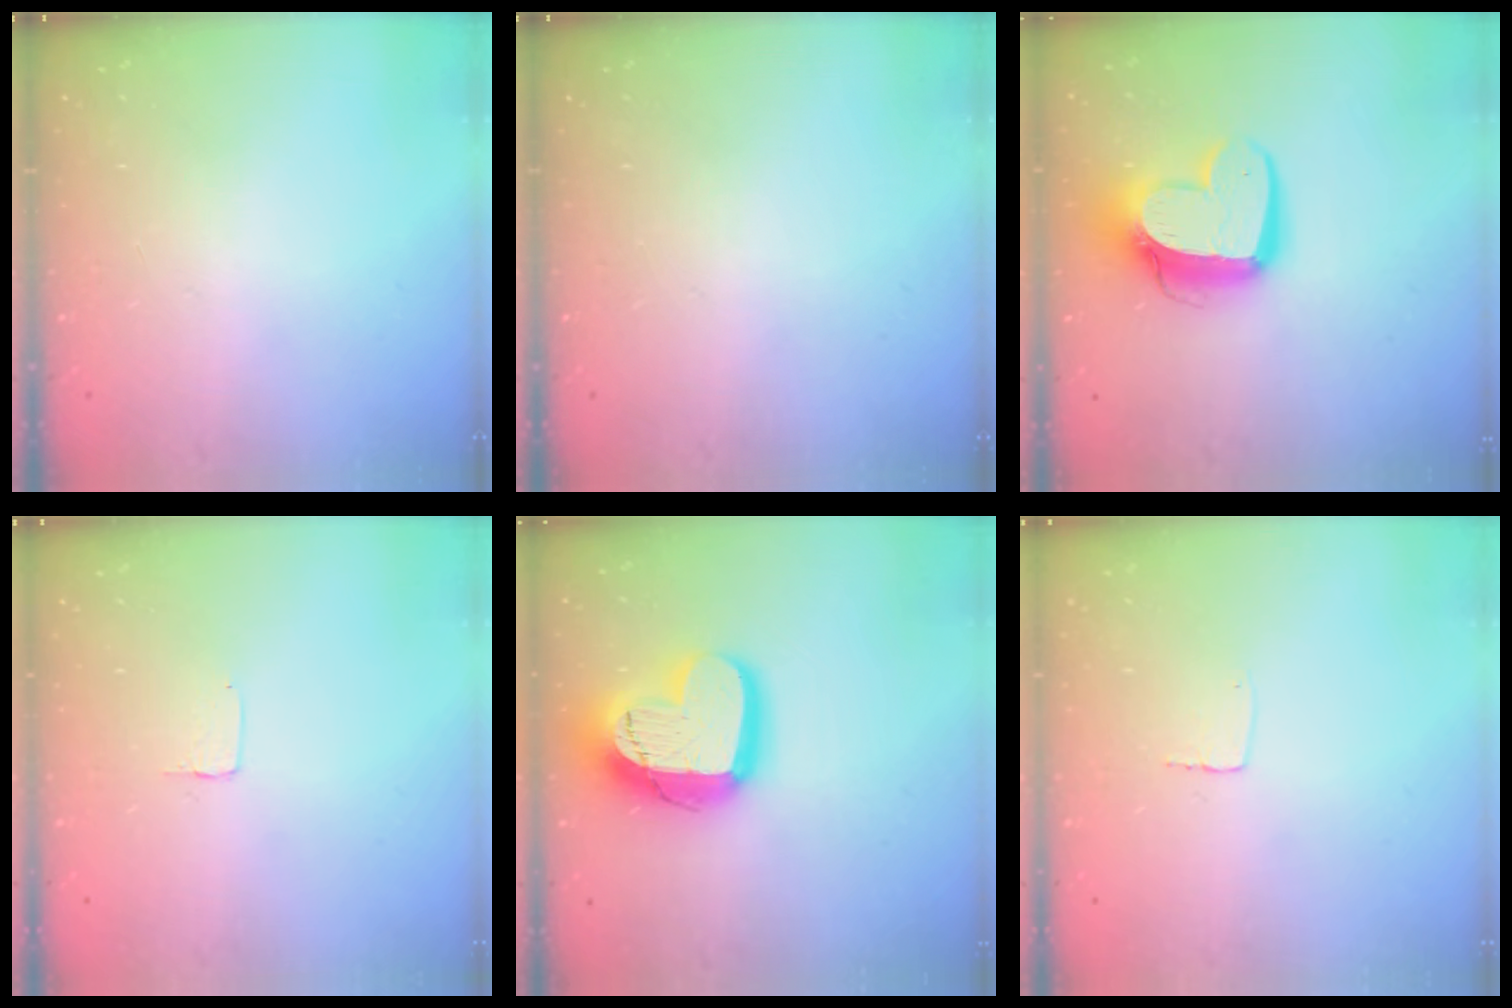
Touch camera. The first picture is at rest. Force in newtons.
{"total": 0.0}
{"total": 14.6, "press": 14.6, "slide": 1.4}
{"total": 3.1, "press": 3.1, "slide": 0.2}
{"total": 19.1, "press": 19.1, "slide": 1.4}
{"total": 2.7, "press": 2.7, "slide": 0.1}